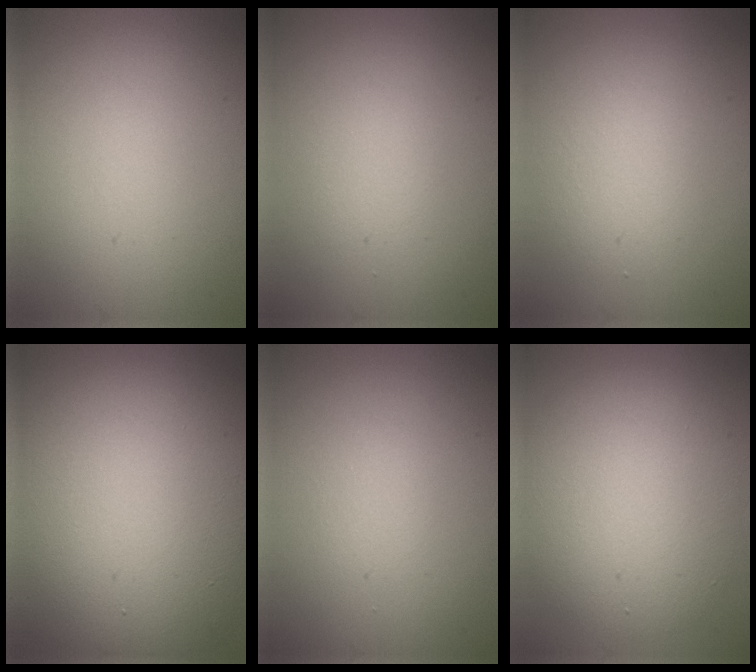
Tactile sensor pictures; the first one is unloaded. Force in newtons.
{"total": 1.5, "press": 1.4, "slide": 0.1}
{"total": 2.5, "press": 2.5, "slide": 0.1}
{"total": 15.9, "press": 15.8, "slide": 0.9}
{"total": 0.9, "press": 0.9, "slide": 0.1}
{"total": 7.3, "press": 7.3, "slide": 0.4}